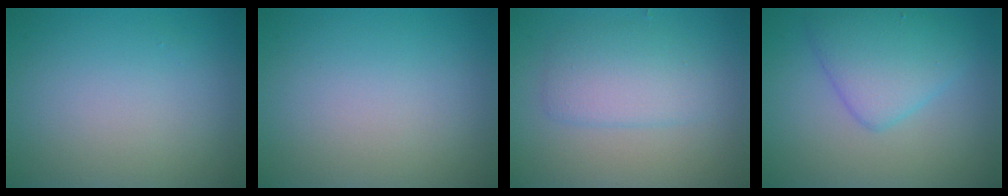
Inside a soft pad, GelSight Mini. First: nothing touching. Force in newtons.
{"total": 0.0}
{"total": 2.3, "press": 2.3, "slide": 0.1}
{"total": 4.4, "press": 4.3, "slide": 0.1}